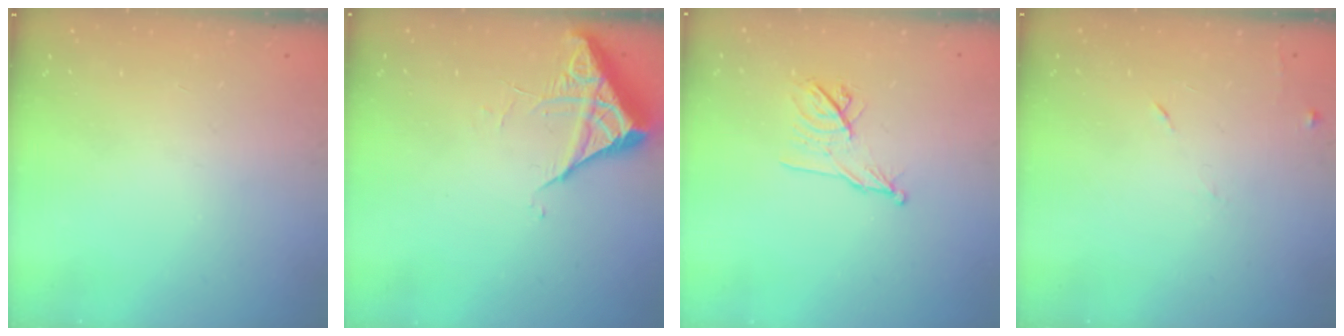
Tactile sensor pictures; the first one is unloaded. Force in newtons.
{"total": 5.4, "press": 5.4, "slide": 0.3}
{"total": 10.0, "press": 9.9, "slide": 0.9}
{"total": 5.2, "press": 5.1, "slide": 0.6}